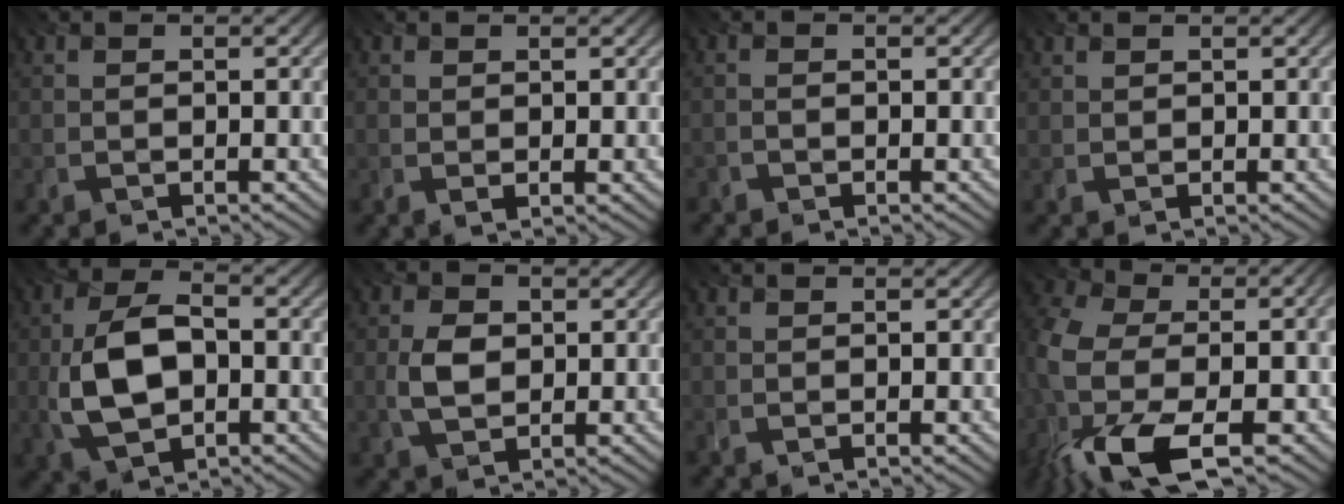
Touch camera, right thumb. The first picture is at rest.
{"total": 1.1, "force": [0.5, 0.6, 0.7], "torque": [-0.014, -0.003, 0.013]}
{"total": 0.5, "force": [-0.4, 0.3, 0.1], "torque": [-0.002, 0.000, -0.009]}
{"total": 1.0, "force": [0.9, 0.3, 0.0], "torque": [-0.002, 0.002, 0.021]}
{"total": 9.4, "force": [-1.4, 5.5, 7.5], "torque": [-0.166, 0.001, -0.030]}
{"total": 3.9, "force": [0.2, 2.8, 2.8], "torque": [-0.064, 0.002, 0.000]}
{"total": 0.0}
{"total": 16.3, "force": [-7.0, 7.4, 12.7], "torque": [-0.273, -0.026, -0.115]}